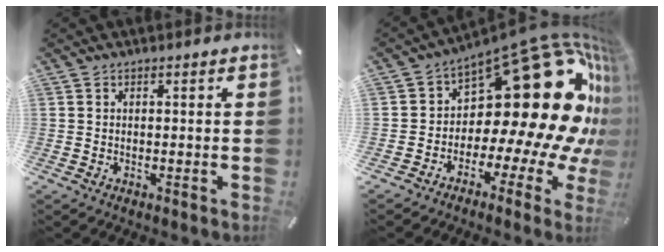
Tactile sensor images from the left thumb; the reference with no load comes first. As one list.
[{"total": 30.7, "force": [9.1, 15.3, 24.9], "torque": [-0.331, -0.110, 0.182]}]